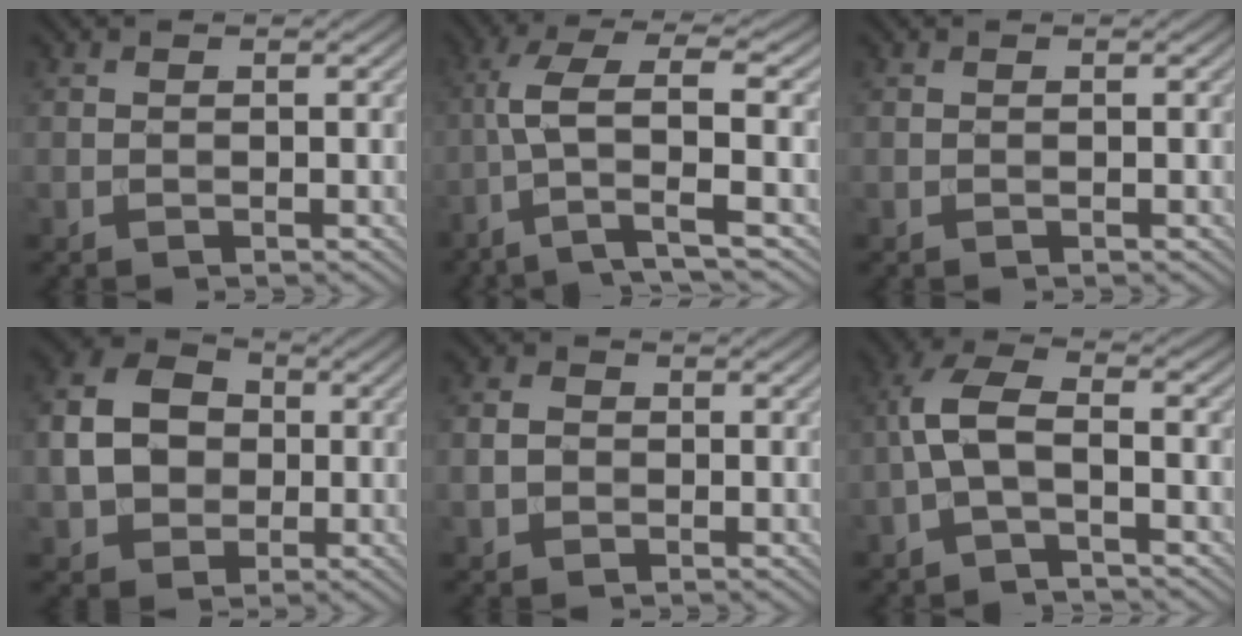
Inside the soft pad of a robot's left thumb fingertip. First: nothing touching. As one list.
[{"total": 7.9, "force": [-1.9, 1.8, 7.4], "torque": [-0.143, 0.019, -0.049]}, {"total": 0.0}, {"total": 8.3, "force": [-0.4, 6.9, 4.7], "torque": [-0.109, 0.004, -0.018]}, {"total": 2.5, "force": [-0.5, 2.1, 1.2], "torque": [-0.029, -0.001, -0.014]}, {"total": 5.5, "force": [-1.7, 1.9, 4.8], "torque": [-0.110, 0.013, -0.046]}]